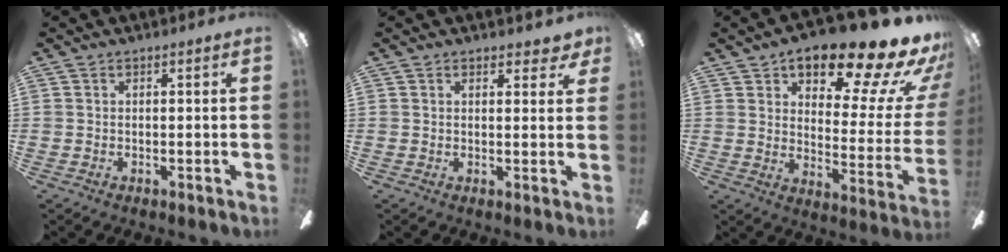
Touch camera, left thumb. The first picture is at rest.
{"total": 2.5, "force": [1.7, 1.2, 1.3], "torque": [-0.003, -0.008, 0.027]}
{"total": 21.2, "force": [15.5, 7.2, 12.4], "torque": [-0.170, -0.108, 0.251]}